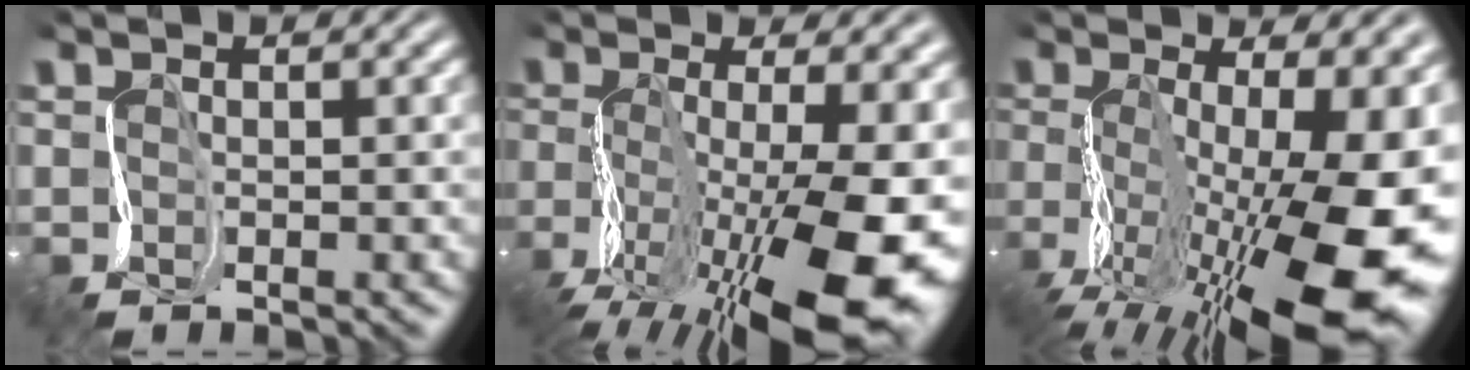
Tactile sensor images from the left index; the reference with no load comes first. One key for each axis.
{"total": 13.0, "fx": -4.7, "fy": 4.9, "fz": 11.1, "tx": -0.228, "ty": -0.012, "tz": -0.078}
{"total": 15.5, "fx": -3.7, "fy": 6.3, "fz": 13.6, "tx": -0.252, "ty": -0.007, "tz": -0.071}